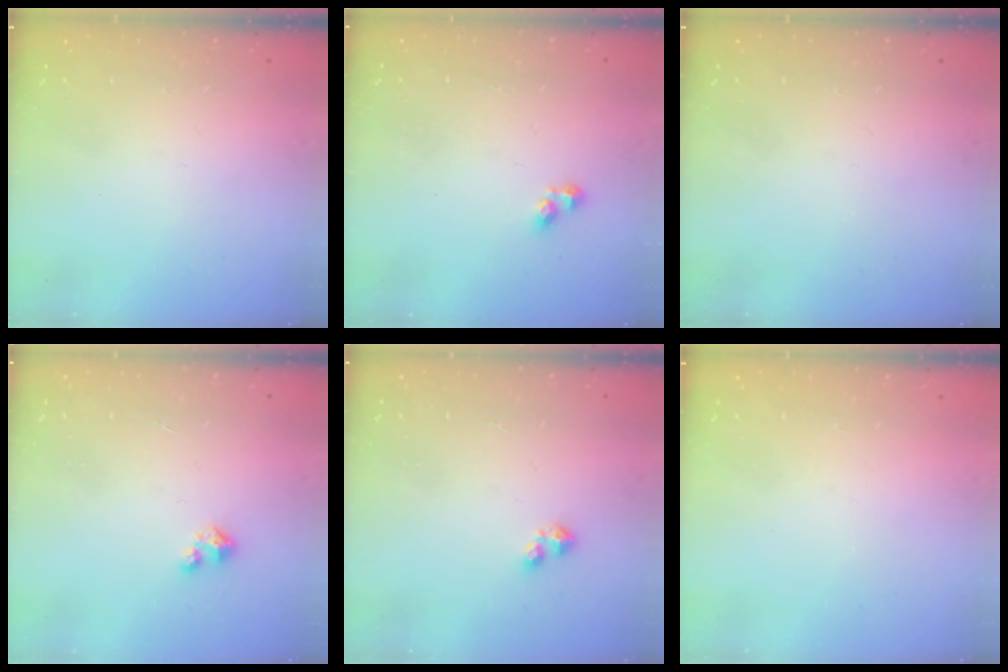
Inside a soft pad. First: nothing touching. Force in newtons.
{"total": 2.8, "press": 2.8, "slide": 0.3}
{"total": 0.0}
{"total": 1.6, "press": 1.6, "slide": 0.2}
{"total": 2.4, "press": 2.4, "slide": 0.5}
{"total": 0.0}